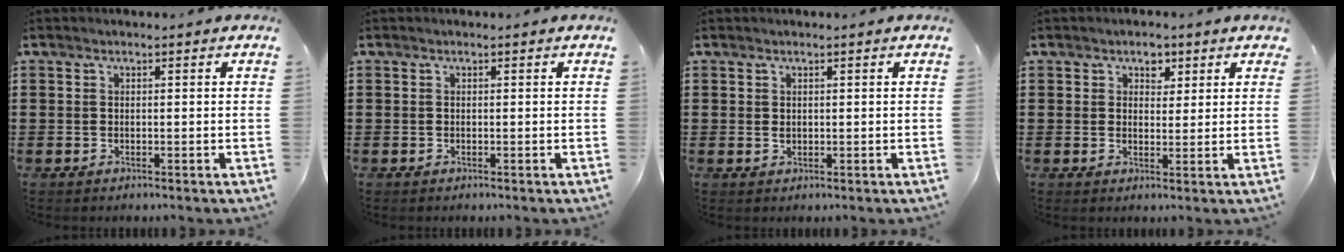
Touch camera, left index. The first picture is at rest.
{"total": 0.0}
{"total": 0.8, "force": [0.2, 0.6, 0.5], "torque": [-0.012, 0.004, 0.003]}
{"total": 2.9, "force": [1.9, 2.1, 0.7], "torque": [-0.007, 0.007, 0.028]}